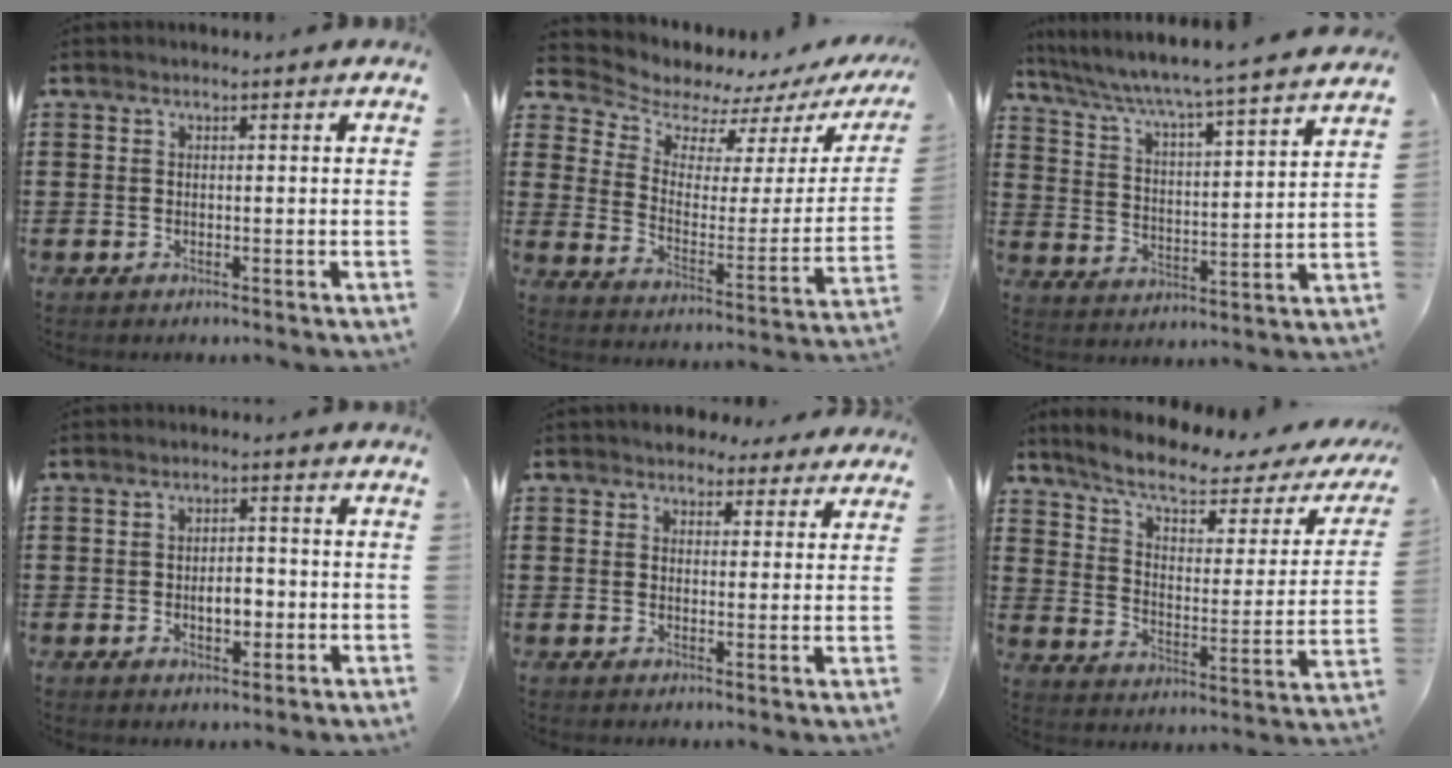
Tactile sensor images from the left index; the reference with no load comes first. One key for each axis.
{"total": 6.1, "fx": 5.6, "fy": 2.3, "fz": 0.5, "tx": -0.042, "ty": -0.050, "tz": 0.097}
{"total": 4.5, "fx": 4.1, "fy": -0.7, "fz": 1.7, "tx": -0.056, "ty": -0.041, "tz": 0.057}
{"total": 3.8, "fx": -0.7, "fy": 2.0, "fz": 3.2, "tx": -0.054, "ty": 0.001, "tz": -0.016}
{"total": 3.8, "fx": 3.3, "fy": 1.7, "fz": 0.7, "tx": -0.017, "ty": -0.002, "tz": 0.060}
{"total": 7.3, "fx": 5.1, "fy": 1.6, "fz": 5.0, "tx": -0.109, "ty": -0.028, "tz": 0.083}